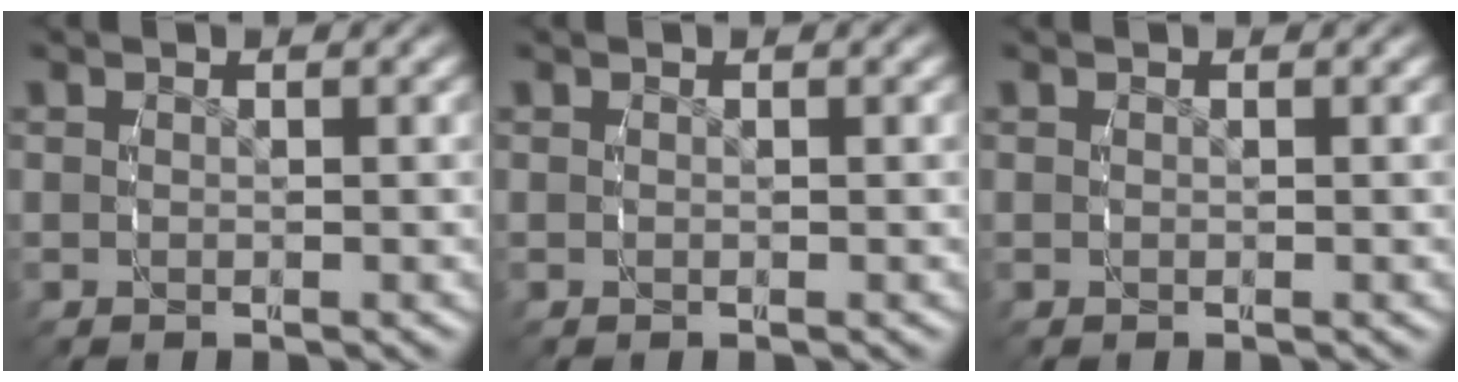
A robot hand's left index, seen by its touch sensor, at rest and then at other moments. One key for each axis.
{"total": 0.0}
{"total": 0.0}